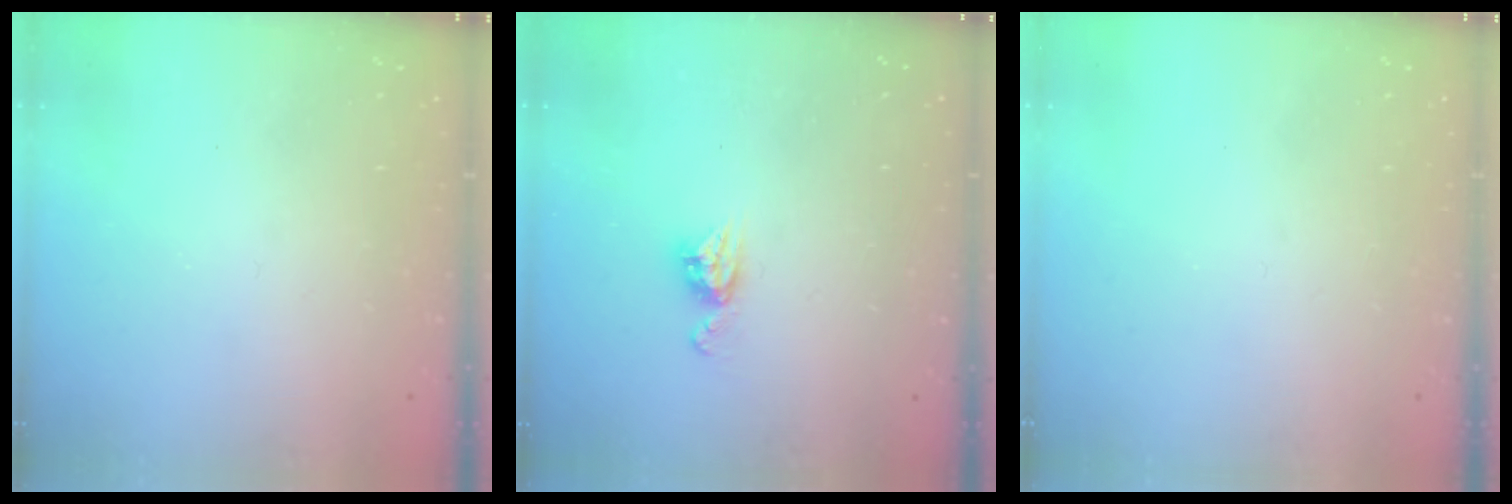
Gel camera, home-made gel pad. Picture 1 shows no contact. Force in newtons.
{"total": 6.0, "press": 6.0, "slide": 0.4}
{"total": 0.0}